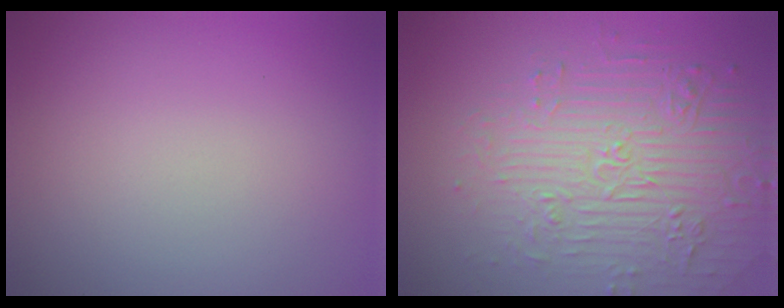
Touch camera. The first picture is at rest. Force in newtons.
{"total": 6.4, "press": 5.1, "slide": 4.0}